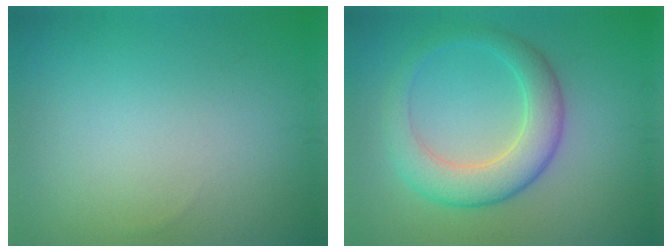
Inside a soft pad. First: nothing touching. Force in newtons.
{"total": 5.2, "press": 5.2, "slide": 0.2}